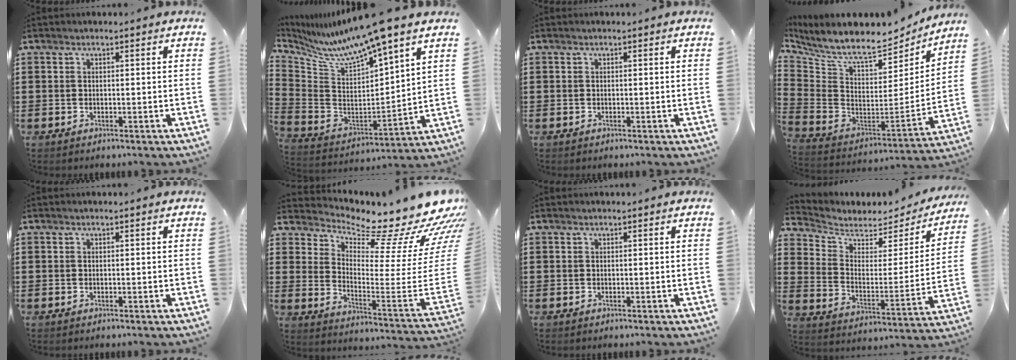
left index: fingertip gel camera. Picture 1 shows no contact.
{"total": 9.8, "force": [8.4, -0.2, 5.1], "torque": [-0.130, -0.066, 0.134]}
{"total": 0.0}
{"total": 8.5, "force": [7.1, 1.9, 4.1], "torque": [-0.113, -0.063, 0.123]}
{"total": 0.0}
{"total": 11.4, "force": [9.6, 2.1, 5.8], "torque": [-0.083, -0.100, 0.150]}
{"total": 0.0}
{"total": 4.7, "force": [3.8, 2.4, 1.1], "torque": [-0.051, -0.024, 0.065]}